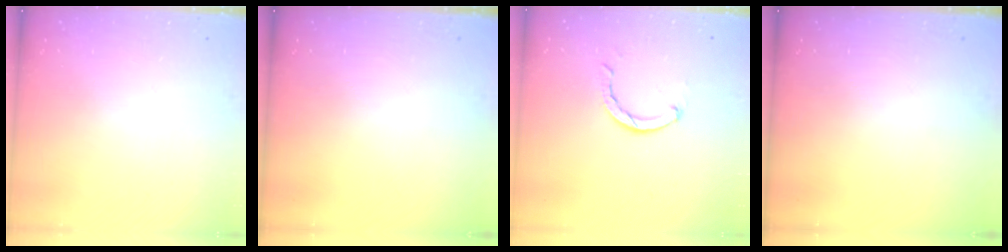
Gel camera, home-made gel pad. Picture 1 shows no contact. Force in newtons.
{"total": 0.0}
{"total": 2.3, "press": 2.3, "slide": 0.3}
{"total": 0.0}